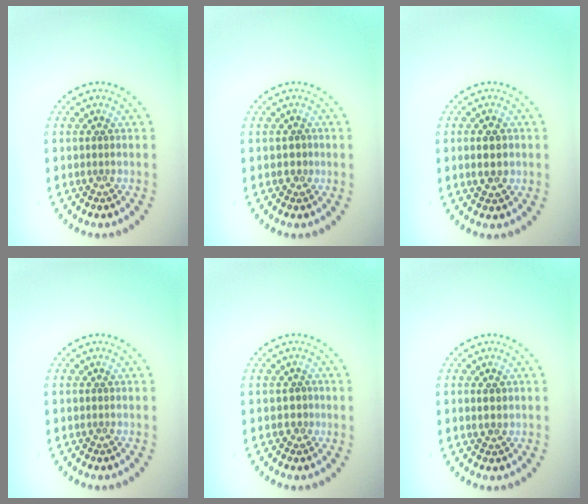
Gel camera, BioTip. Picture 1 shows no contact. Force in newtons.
{"total": 0.8, "press": 0.7, "slide": 0.3}
{"total": 2.9, "press": 2.9, "slide": 0.2}
{"total": 0.0}
{"total": 0.9, "press": 0.8, "slide": 0.5}
{"total": 1.1, "press": 1.1, "slide": 0.3}